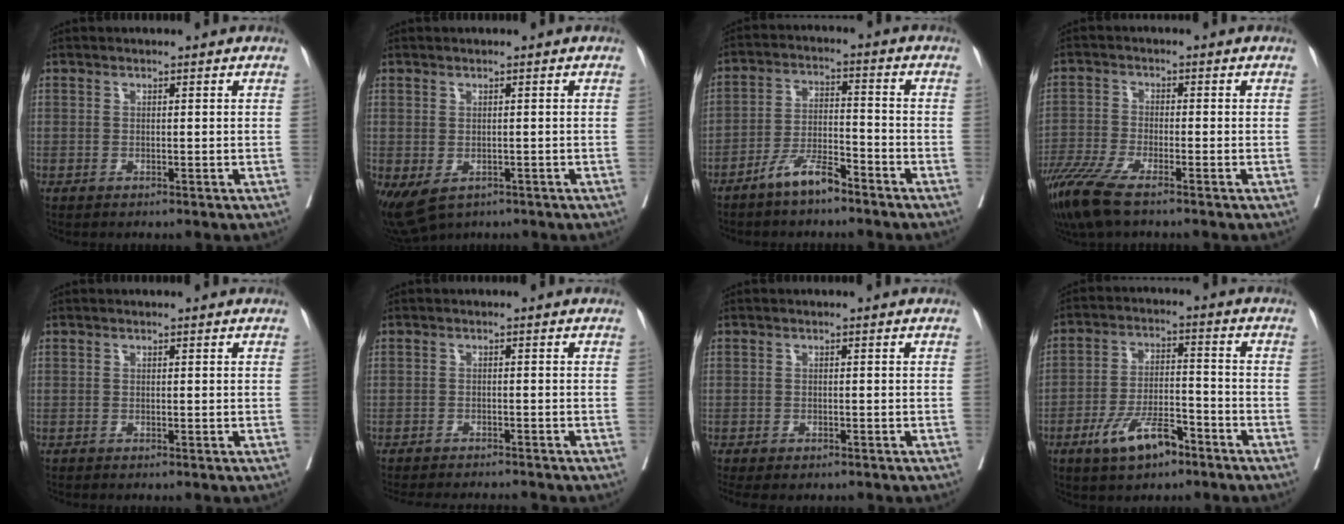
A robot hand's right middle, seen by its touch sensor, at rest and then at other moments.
{"total": 8.1, "force": [-4.0, 5.2, 4.7], "torque": [-0.100, -0.010, -0.055]}
{"total": 6.4, "force": [-5.0, 1.3, 3.8], "torque": [-0.073, -0.001, -0.096]}
{"total": 8.4, "force": [-6.1, 1.2, 5.7], "torque": [-0.113, -0.021, -0.115]}
{"total": 0.0}
{"total": 9.7, "force": [-9.1, 0.8, 3.2], "torque": [-0.038, -0.007, -0.124]}
{"total": 5.4, "force": [-4.3, 2.0, 2.6], "torque": [-0.039, -0.005, -0.058]}
{"total": 8.7, "force": [-5.5, 3.1, 6.1], "torque": [-0.113, 0.004, -0.095]}